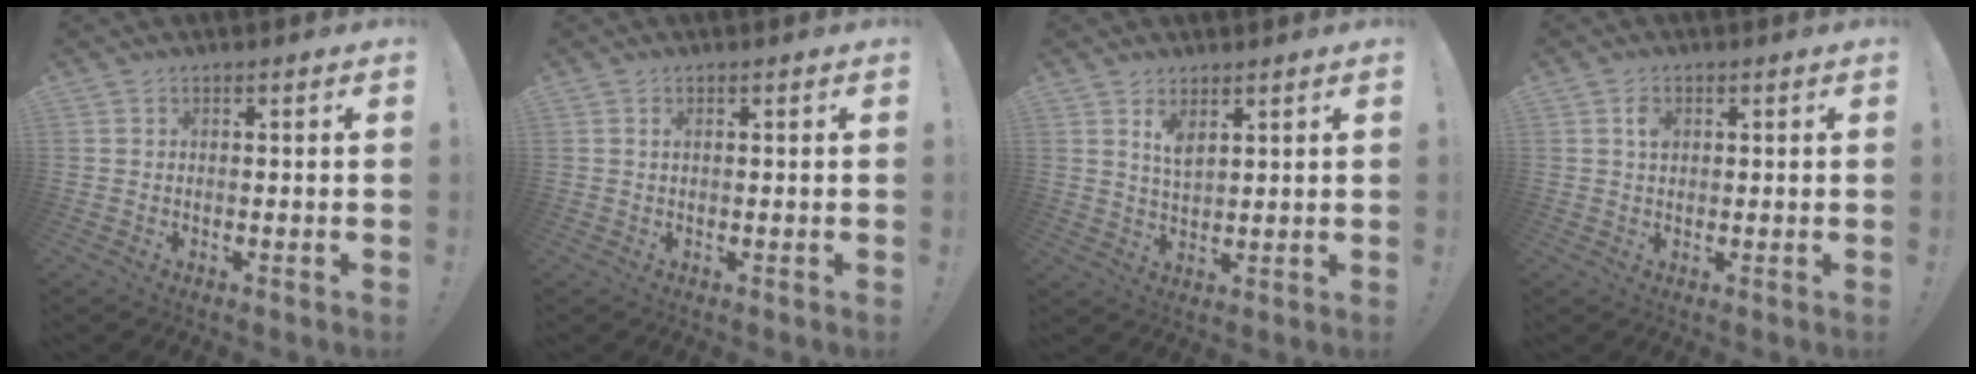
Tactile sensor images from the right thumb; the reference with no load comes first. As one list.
[{"total": 0.7, "force": [0.3, 0.3, 0.6], "torque": [-0.020, 0.005, 0.007]}, {"total": 5.2, "force": [3.4, 2.3, 3.2], "torque": [-0.058, -0.018, 0.058]}, {"total": 2.7, "force": [0.7, 1.9, 1.8], "torque": [-0.020, -0.002, 0.009]}]